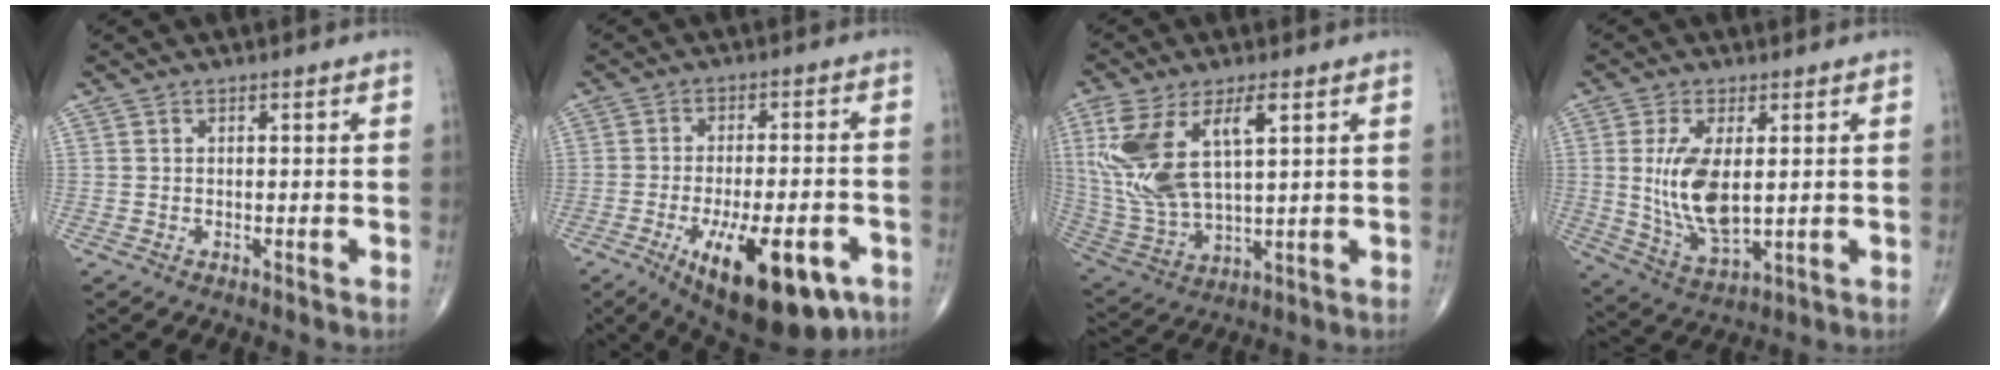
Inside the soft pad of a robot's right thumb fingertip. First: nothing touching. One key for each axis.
{"total": 18.7, "fx": -8.8, "fy": 7.4, "fz": 14.7, "tx": -0.190, "ty": 0.014, "tz": -0.117}
{"total": 16.5, "fx": 5.1, "fy": 7.0, "fz": 14.1, "tx": -0.300, "ty": -0.010, "tz": 0.109}
{"total": 11.7, "fx": 1.1, "fy": 5.4, "fz": 10.3, "tx": -0.201, "ty": -0.018, "tz": 0.033}